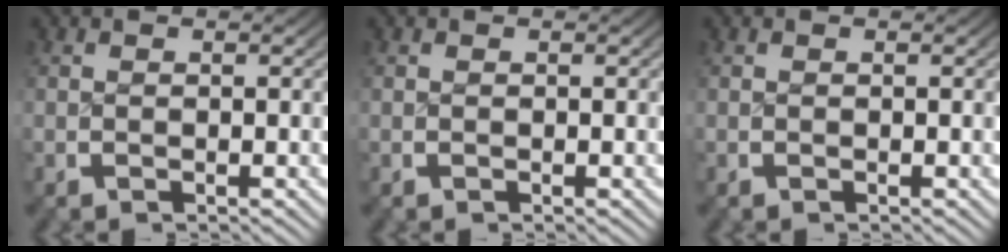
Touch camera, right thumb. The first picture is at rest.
{"total": 0.0}
{"total": 0.0}